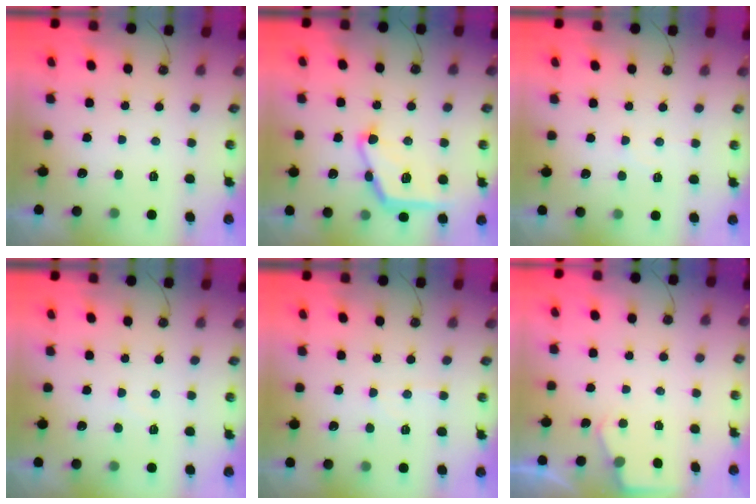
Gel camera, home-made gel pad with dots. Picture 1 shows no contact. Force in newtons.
{"total": 14.3, "press": 14.2, "slide": 0.5}
{"total": 6.0, "press": 5.9, "slide": 0.9}
{"total": 2.0, "press": 2.0, "slide": 0.4}
{"total": 4.7, "press": 4.6, "slide": 0.8}
{"total": 2.6, "press": 2.6, "slide": 0.4}